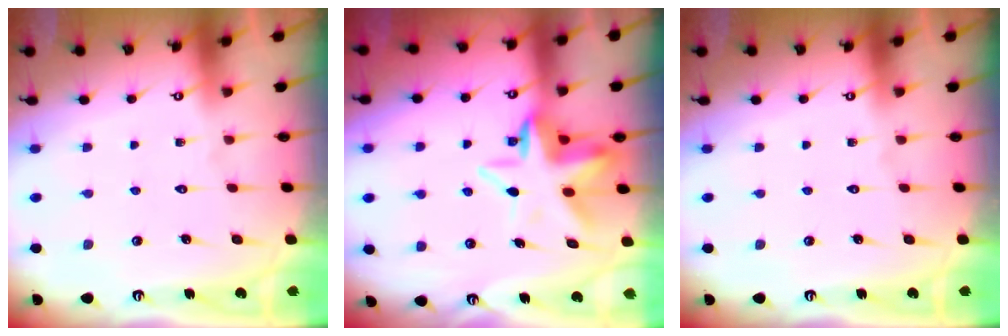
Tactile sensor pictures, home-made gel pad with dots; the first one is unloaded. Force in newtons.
{"total": 8.5, "press": 8.1, "slide": 2.7}
{"total": 0.0}